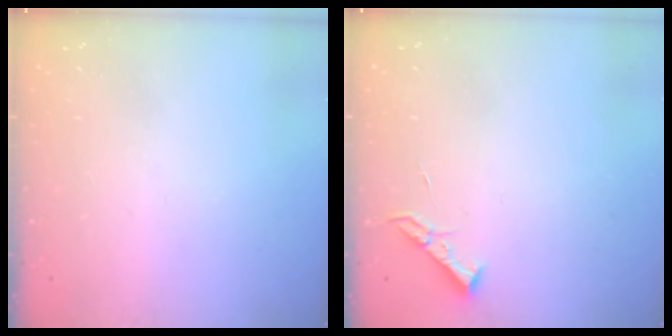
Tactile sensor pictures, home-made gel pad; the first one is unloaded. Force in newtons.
{"total": 4.3, "press": 4.2, "slide": 0.7}